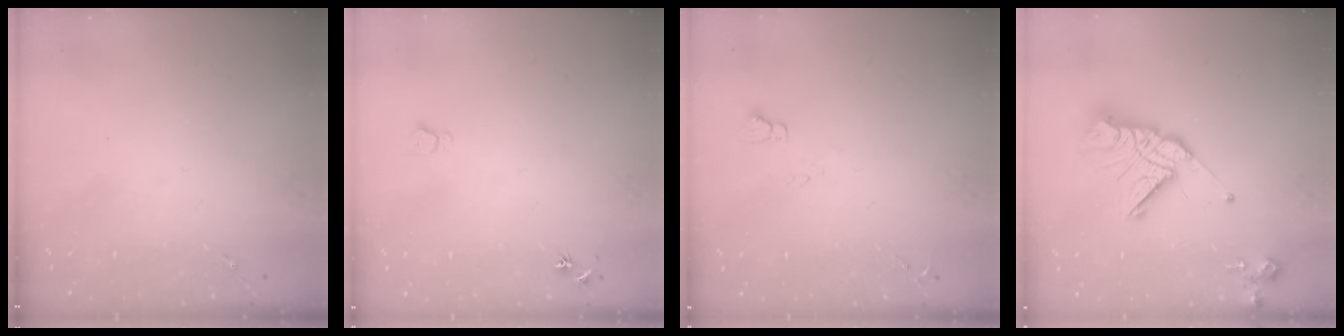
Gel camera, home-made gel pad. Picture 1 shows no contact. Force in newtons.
{"total": 3.9, "press": 3.9, "slide": 0.4}
{"total": 5.0, "press": 5.0, "slide": 0.6}
{"total": 14.7, "press": 14.6, "slide": 1.4}